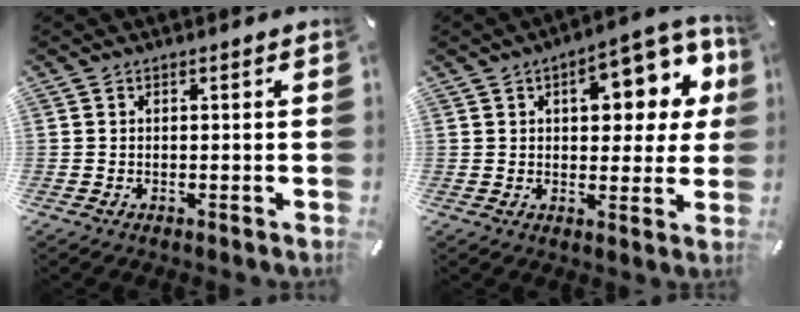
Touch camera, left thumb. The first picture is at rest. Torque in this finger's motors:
{"motor_torque": [1.97, 1.97, 0.74, -0.48, 0.25]}